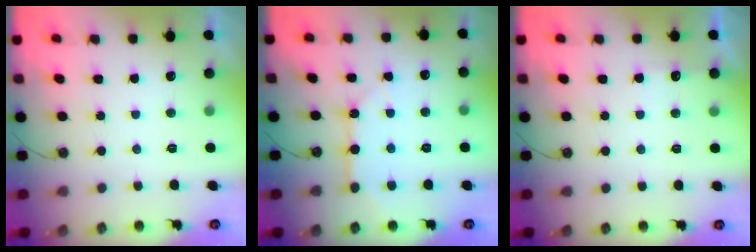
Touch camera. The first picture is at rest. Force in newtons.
{"total": 7.6, "press": 7.5, "slide": 0.8}
{"total": 3.8, "press": 3.8, "slide": 0.6}